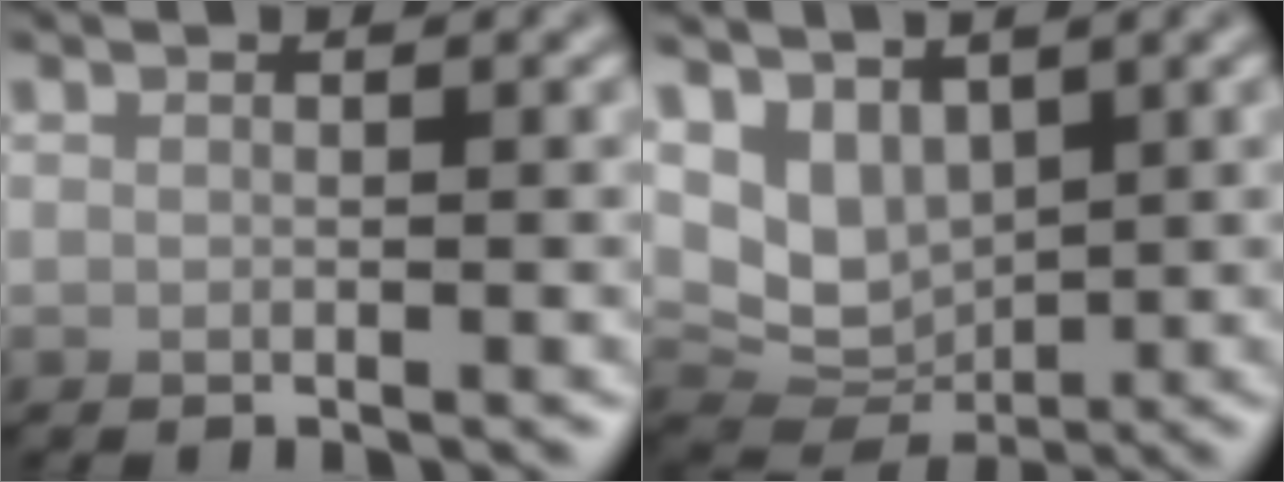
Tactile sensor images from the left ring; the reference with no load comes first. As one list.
[{"total": 4.7, "force": [1.9, 3.2, 2.9], "torque": [-0.062, -0.014, 0.035]}]